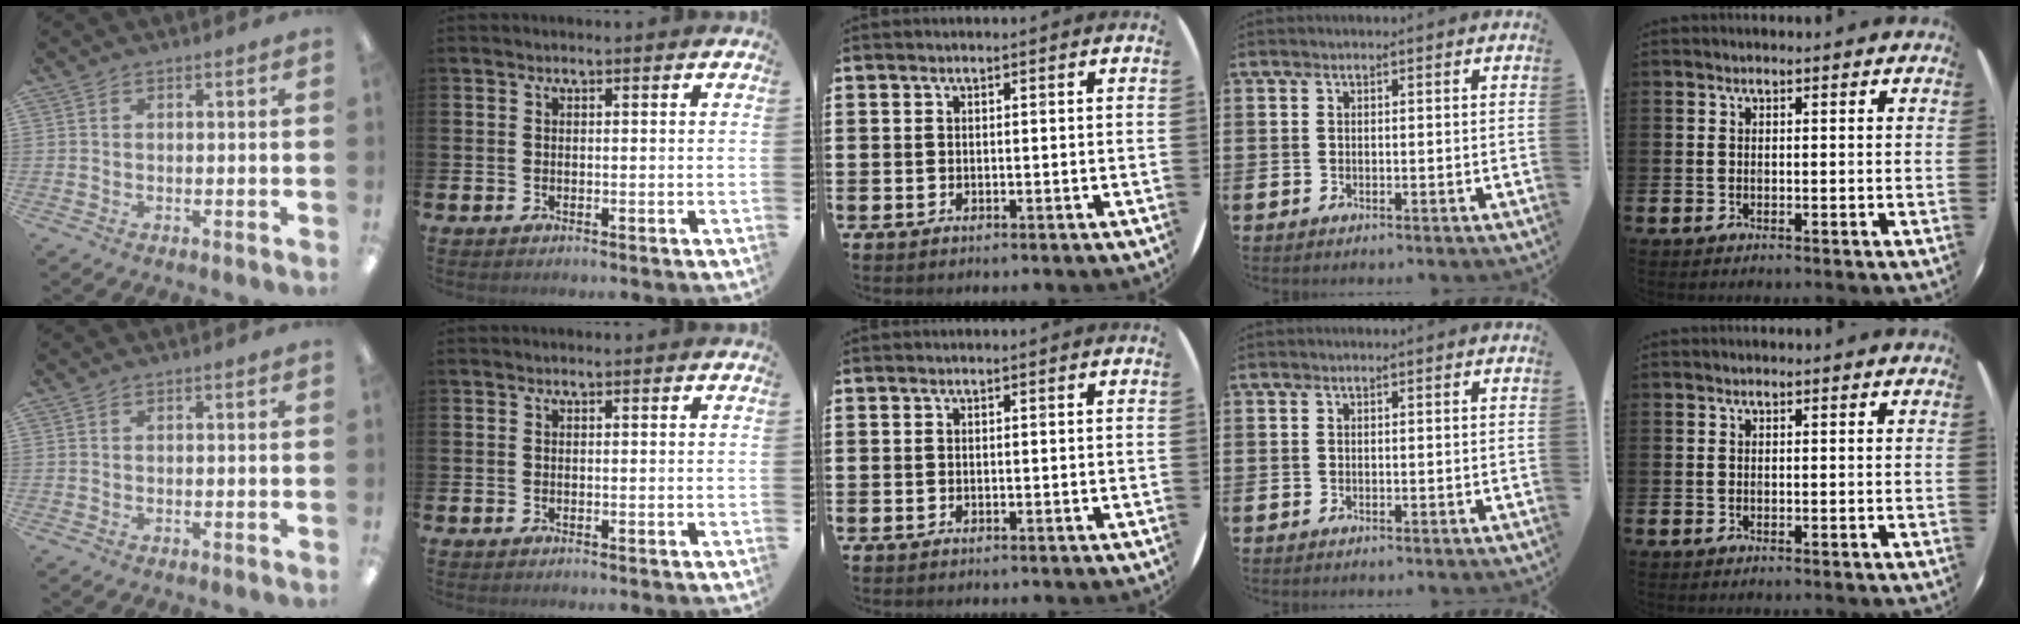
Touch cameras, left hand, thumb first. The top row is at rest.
{}